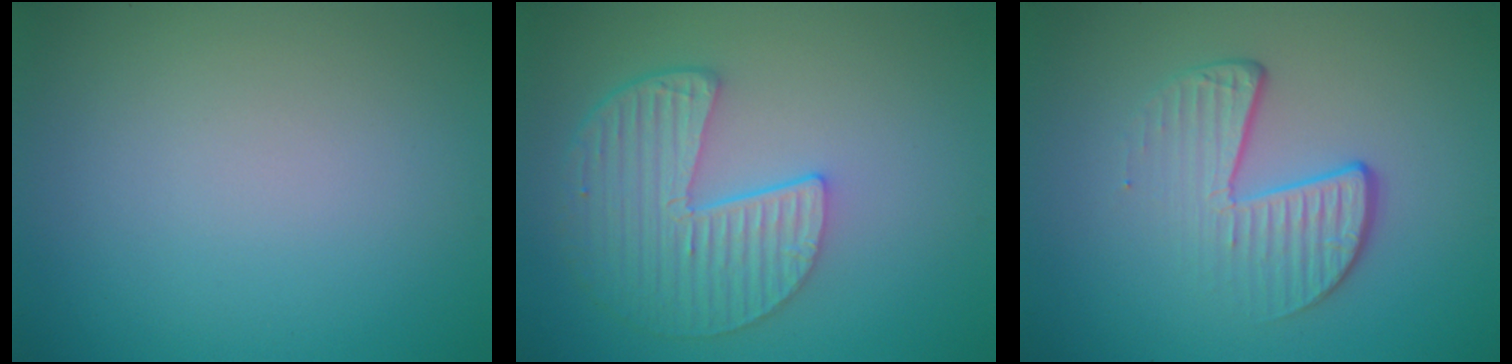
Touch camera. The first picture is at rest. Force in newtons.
{"total": 5.8, "press": 4.5, "slide": 3.6}
{"total": 4.1, "press": 2.6, "slide": 3.2}